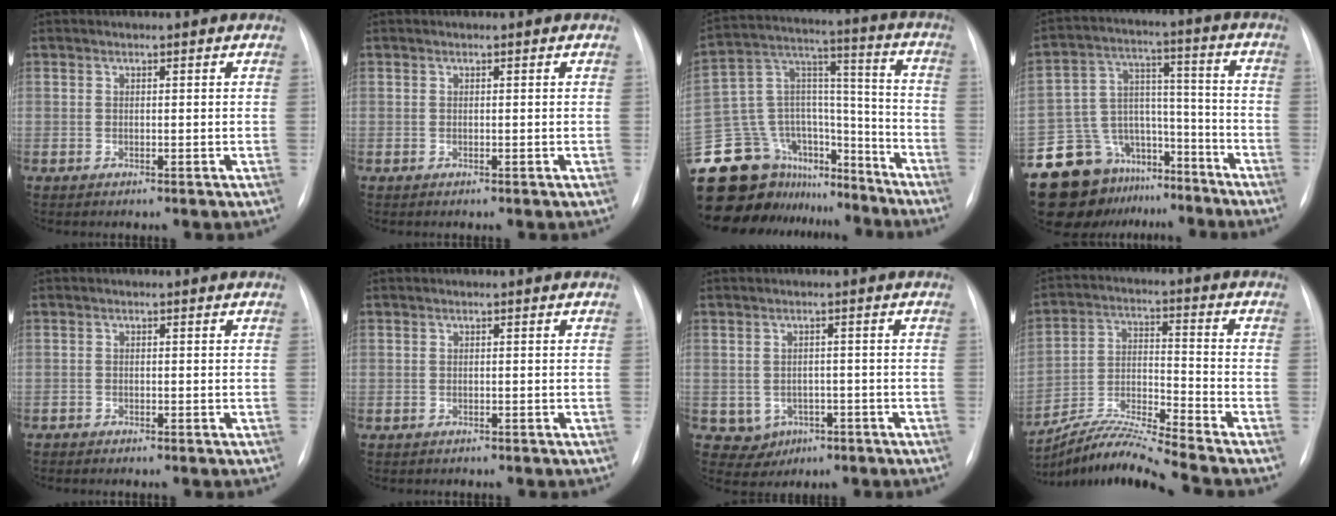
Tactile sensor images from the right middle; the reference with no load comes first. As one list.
[{"total": 0.0}, {"total": 23.2, "force": [-19.5, 11.1, 6.0], "torque": [-0.142, 0.071, -0.304]}, {"total": 14.9, "force": [-11.3, 9.2, 3.1], "torque": [-0.047, 0.085, -0.183]}, {"total": 0.6, "force": [-0.6, 0.1, 0.0], "torque": [-0.005, 0.000, -0.013]}, {"total": 0.7, "force": [-0.5, 0.5, -0.1], "torque": [-0.006, 0.004, -0.007]}, {"total": 4.4, "force": [-1.6, 4.0, 0.9], "torque": [-0.008, 0.009, -0.011]}, {"total": 10.9, "force": [-10.1, -2.0, 3.6], "torque": [-0.074, -0.002, -0.188]}]